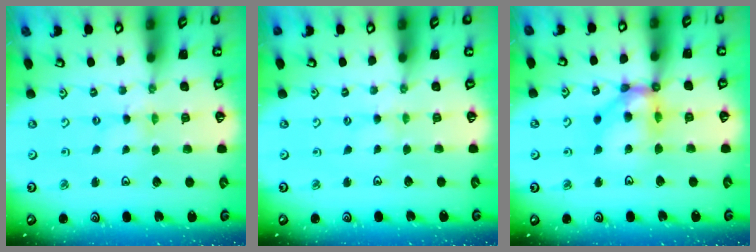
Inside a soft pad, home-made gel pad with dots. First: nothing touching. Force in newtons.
{"total": 0.7, "press": 0.7, "slide": 0.2}
{"total": 12.6, "press": 12.5, "slide": 1.8}